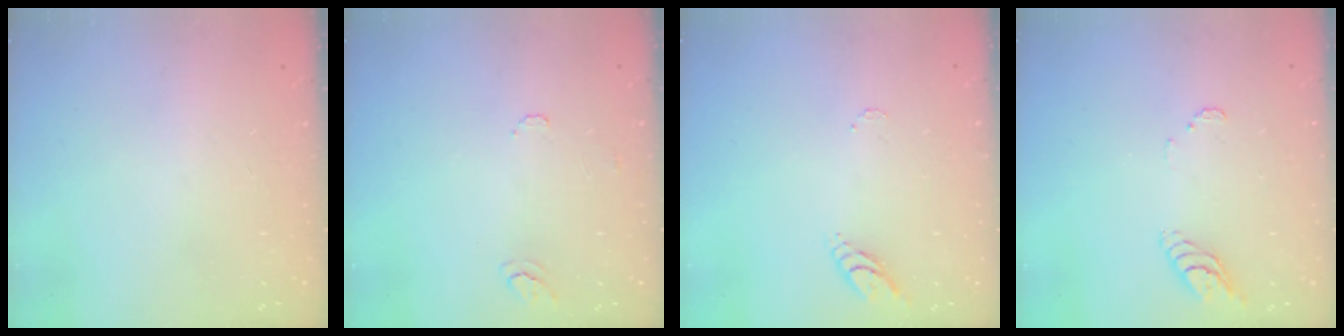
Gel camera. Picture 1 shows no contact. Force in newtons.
{"total": 5.9, "press": 5.9, "slide": 0.6}
{"total": 4.8, "press": 4.8, "slide": 0.4}
{"total": 6.7, "press": 6.7, "slide": 0.6}